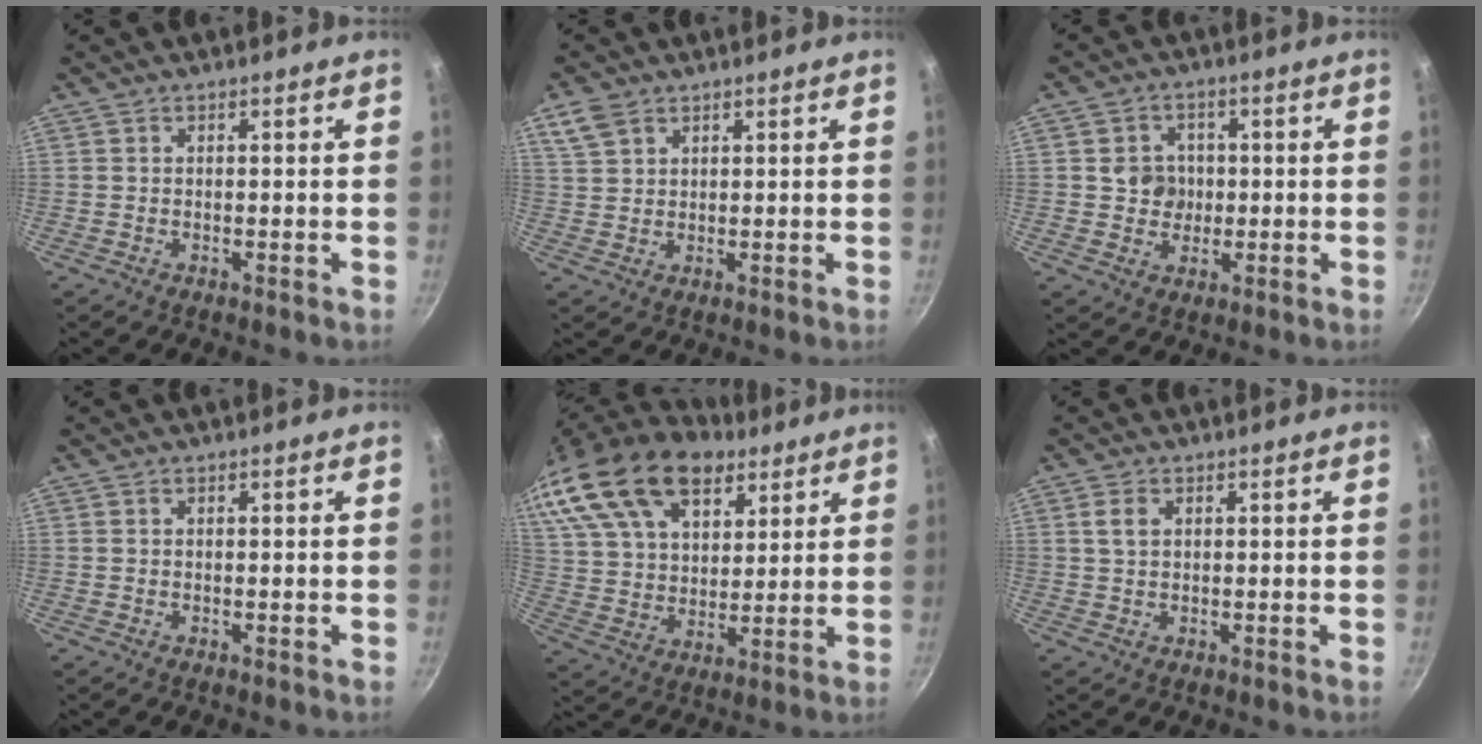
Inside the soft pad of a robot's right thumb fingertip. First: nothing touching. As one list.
[{"total": 4.5, "force": [2.8, 2.8, 2.2], "torque": [-0.041, -0.001, 0.060]}, {"total": 5.4, "force": [0.1, 5.0, 2.0], "torque": [0.003, 0.001, -0.002]}, {"total": 0.0}, {"total": 26.9, "force": [16.6, 14.7, 15.1], "torque": [-0.289, -0.012, 0.299]}, {"total": 2.5, "force": [0.8, 1.6, 1.7], "torque": [-0.028, 0.001, 0.016]}]